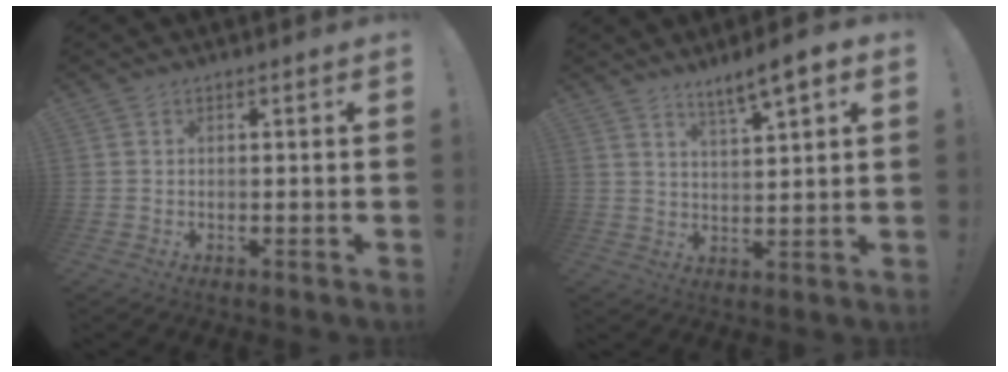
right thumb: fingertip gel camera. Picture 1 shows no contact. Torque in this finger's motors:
{"motor_torque": [-0.56, 0.79, 0.17, 0.14, 0.20]}